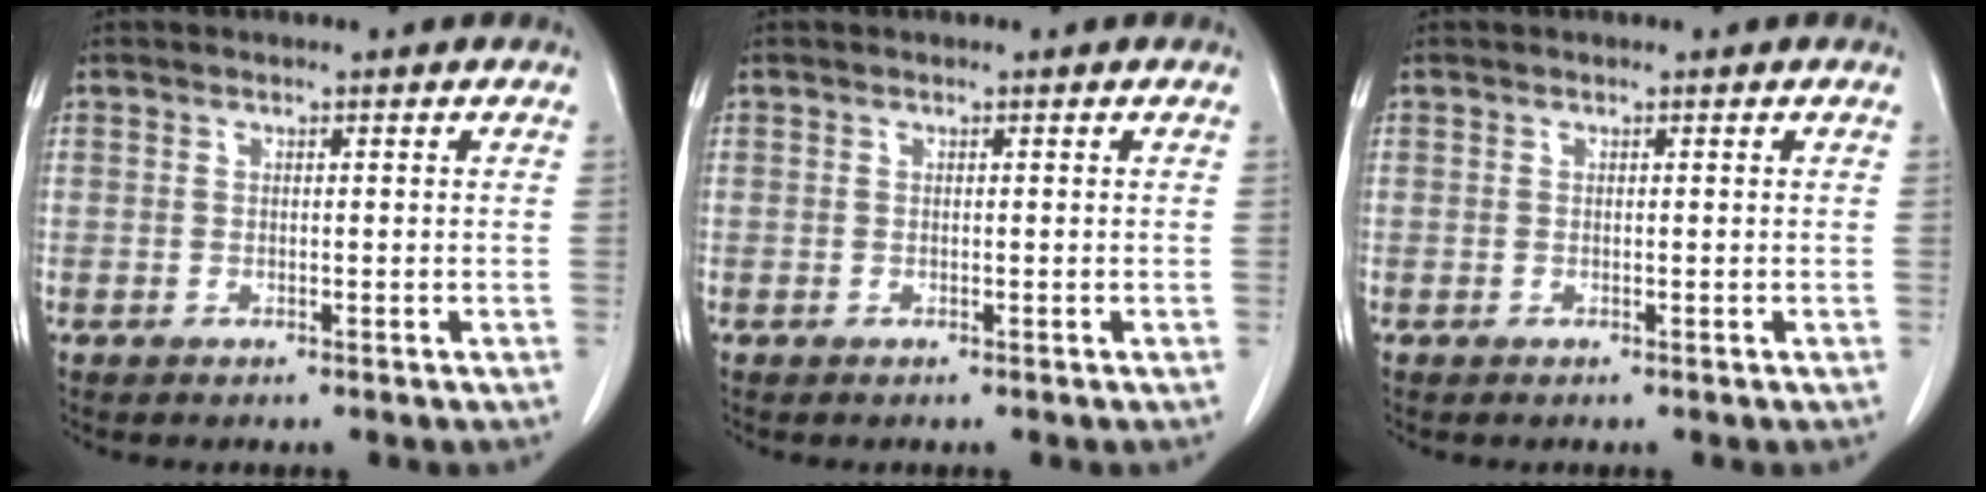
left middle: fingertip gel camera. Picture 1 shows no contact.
{"total": 0.0}
{"total": 0.0}